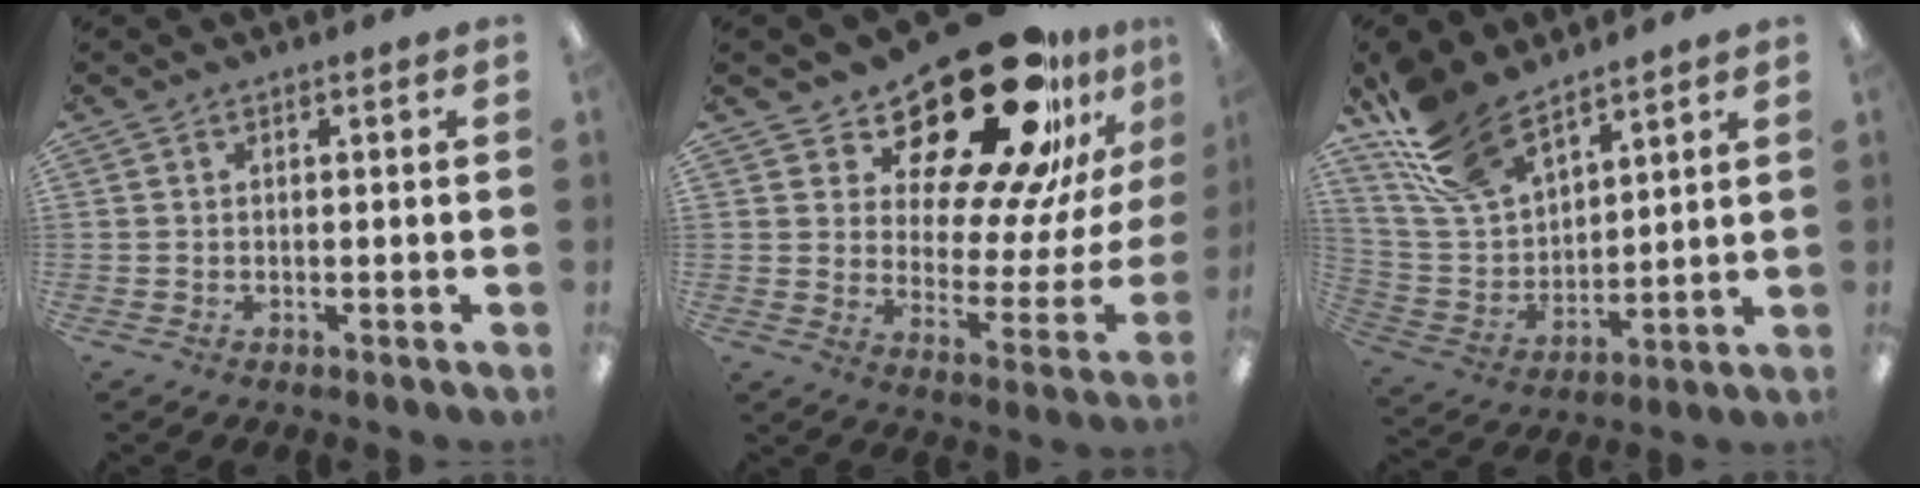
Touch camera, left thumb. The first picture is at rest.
{"total": 26.7, "force": [20.1, 9.5, 14.7], "torque": [-0.214, -0.147, 0.335]}
{"total": 15.8, "force": [12.7, 7.0, 6.3], "torque": [-0.156, -0.060, 0.242]}